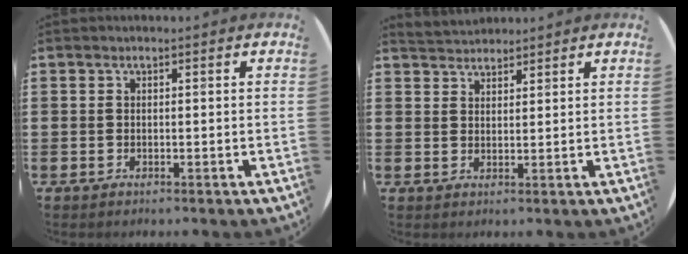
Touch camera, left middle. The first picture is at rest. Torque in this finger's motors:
{"motor_torque": [0.23, -0.24, 0.00, 0.00]}